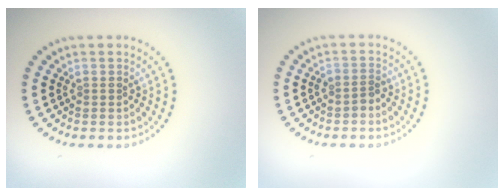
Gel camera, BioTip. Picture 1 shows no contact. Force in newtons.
{"total": 1.0, "press": 0.8, "slide": 0.7}